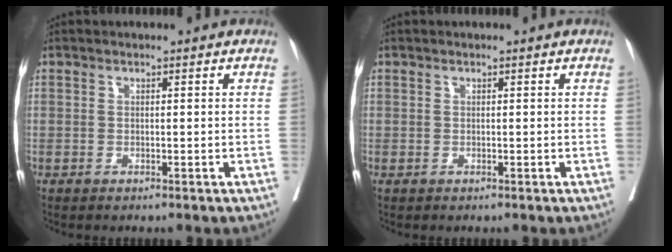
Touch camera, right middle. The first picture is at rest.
{"total": 0.0}